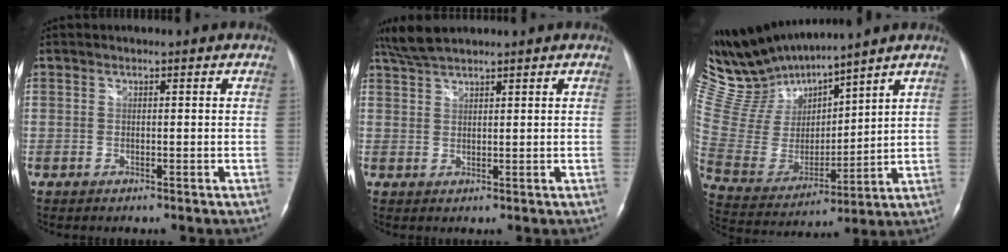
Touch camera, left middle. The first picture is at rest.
{"total": 4.4, "force": [3.9, 0.4, 1.9], "torque": [-0.048, 0.011, 0.081]}
{"total": 15.4, "force": [14.3, 2.4, 5.3], "torque": [-0.124, 0.000, 0.292]}